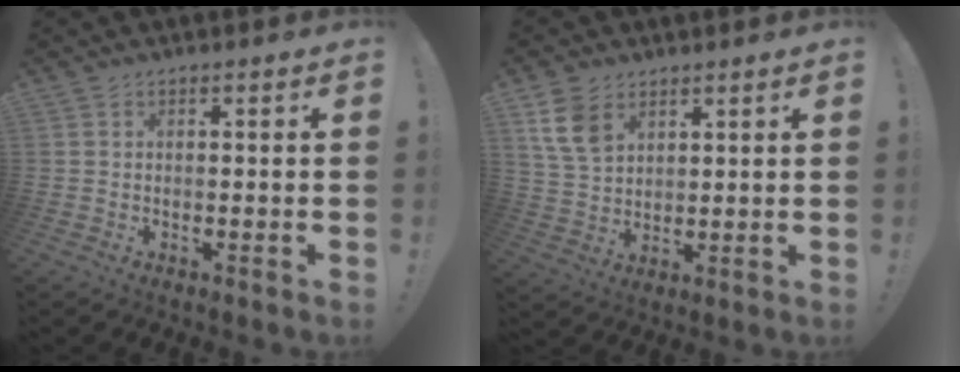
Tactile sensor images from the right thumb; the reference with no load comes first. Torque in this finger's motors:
{"motor_torque": [-0.51, 0.86, 1.01, 0.36, -0.03]}